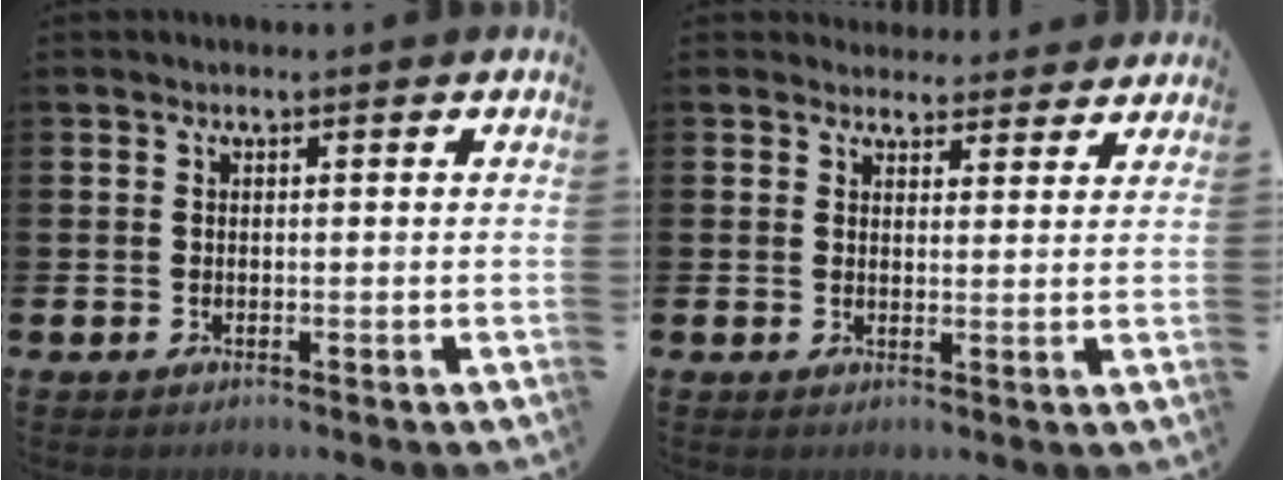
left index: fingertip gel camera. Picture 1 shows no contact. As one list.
[{"total": 3.7, "force": [3.6, 1.1, -0.2], "torque": [0.008, -0.022, 0.064]}]